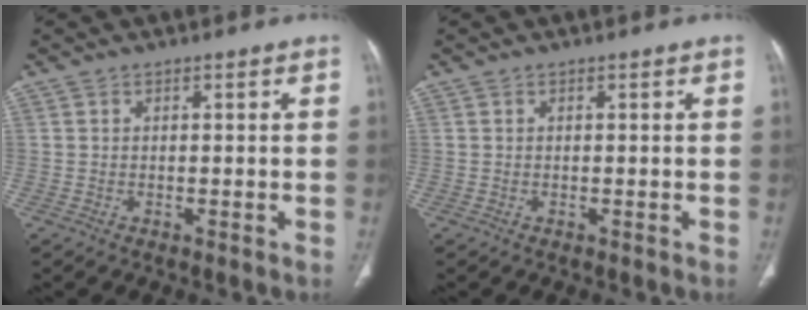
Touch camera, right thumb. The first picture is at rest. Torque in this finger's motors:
{"motor_torque": [0.12, -0.02, 0.18, -0.12, -0.03]}